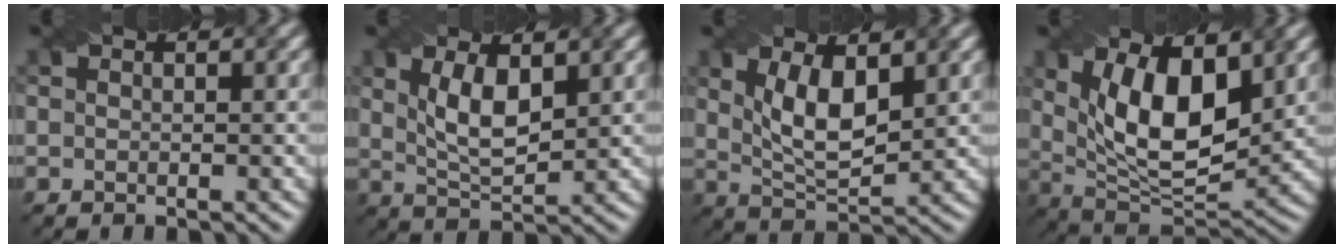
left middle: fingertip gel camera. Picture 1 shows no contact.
{"total": 4.5, "force": [1.3, 1.8, 3.9], "torque": [-0.086, -0.004, 0.030]}
{"total": 5.4, "force": [1.6, 2.2, 4.7], "torque": [-0.097, -0.006, 0.036]}
{"total": 9.9, "force": [2.7, 4.4, 8.4], "torque": [-0.144, -0.008, 0.044]}